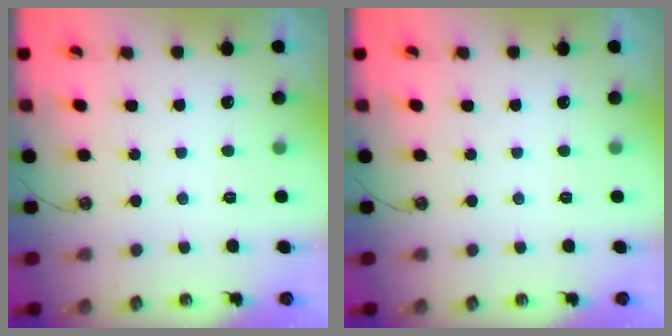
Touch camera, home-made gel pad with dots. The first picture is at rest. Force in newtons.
{"total": 0.0}